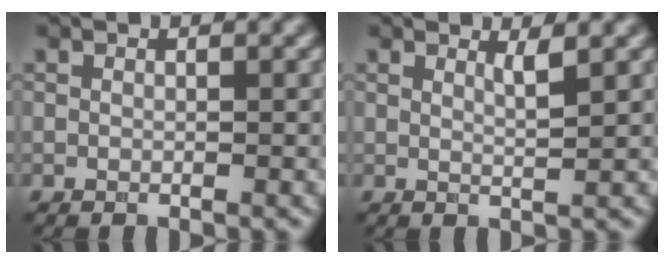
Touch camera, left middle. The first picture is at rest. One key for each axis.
{"total": 1.0, "fx": 0.6, "fy": 0.1, "fz": 0.8, "tx": -0.013, "ty": 0.000, "tz": 0.014}